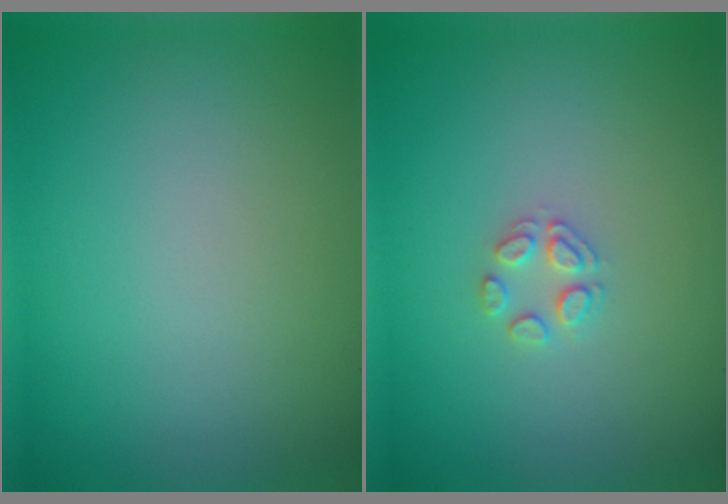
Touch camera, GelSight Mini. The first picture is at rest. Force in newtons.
{"total": 1.7, "press": 1.6, "slide": 0.2}